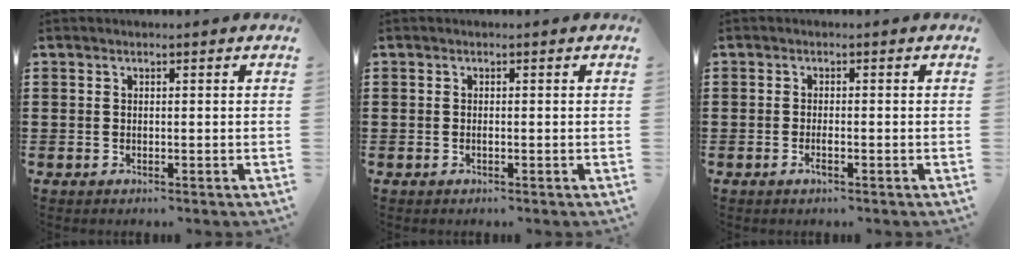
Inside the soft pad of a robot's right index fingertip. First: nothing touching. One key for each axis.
{"total": 0.0}
{"total": 1.4, "fx": -0.7, "fy": 0.2, "fz": 1.2, "tx": -0.028, "ty": -0.006, "tz": -0.013}